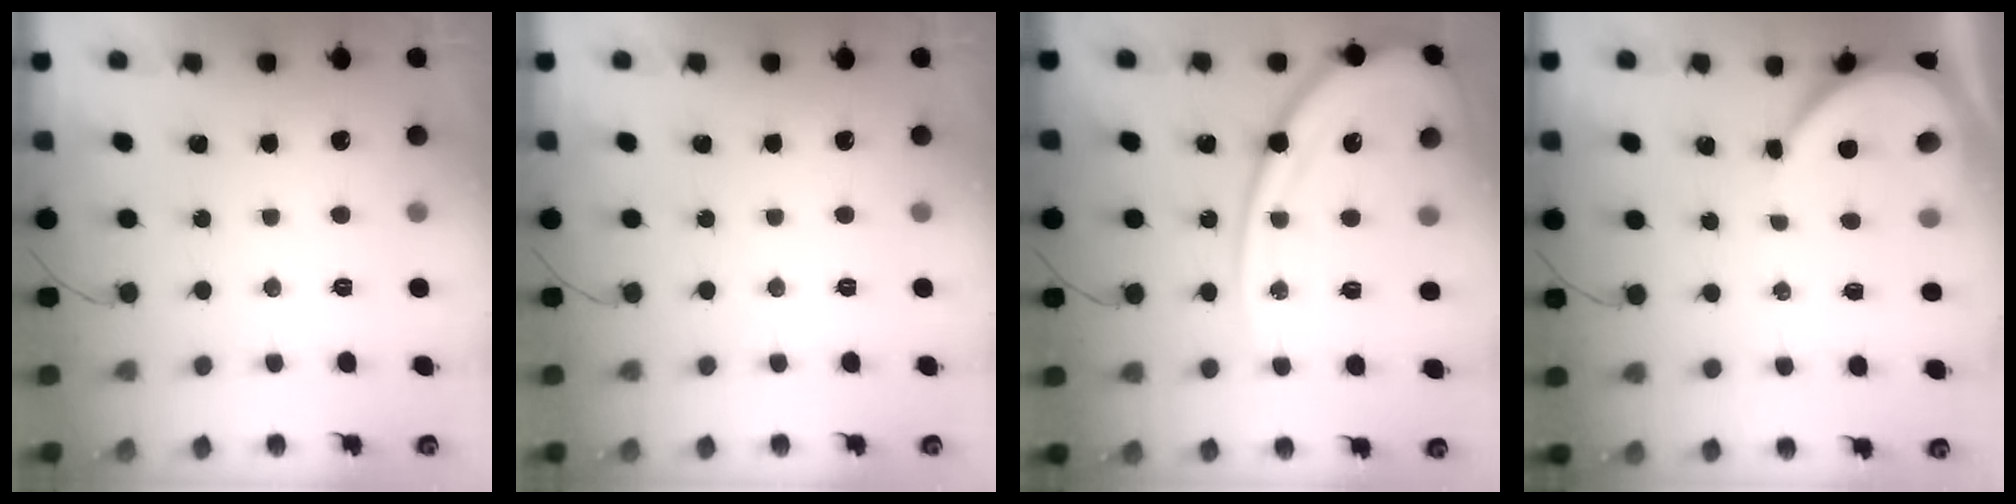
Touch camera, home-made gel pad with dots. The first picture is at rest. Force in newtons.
{"total": 0.0}
{"total": 15.5, "press": 15.4, "slide": 1.4}
{"total": 6.4, "press": 6.4, "slide": 0.5}